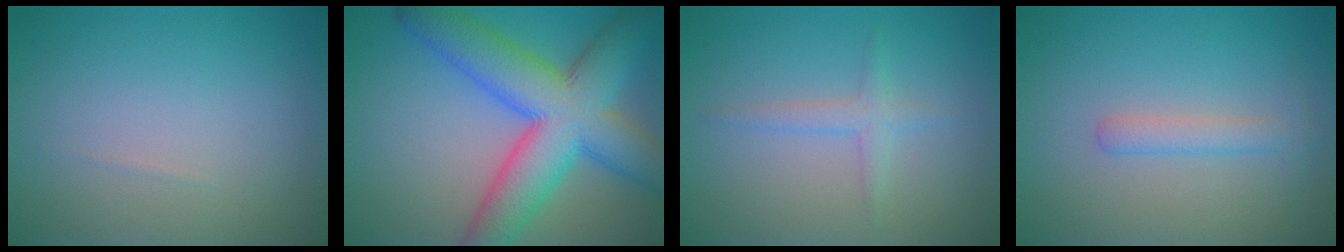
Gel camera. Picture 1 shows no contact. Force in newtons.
{"total": 11.0, "press": 11.0, "slide": 0.3}
{"total": 1.6, "press": 1.6, "slide": 0.1}
{"total": 1.8, "press": 1.8, "slide": 0.1}